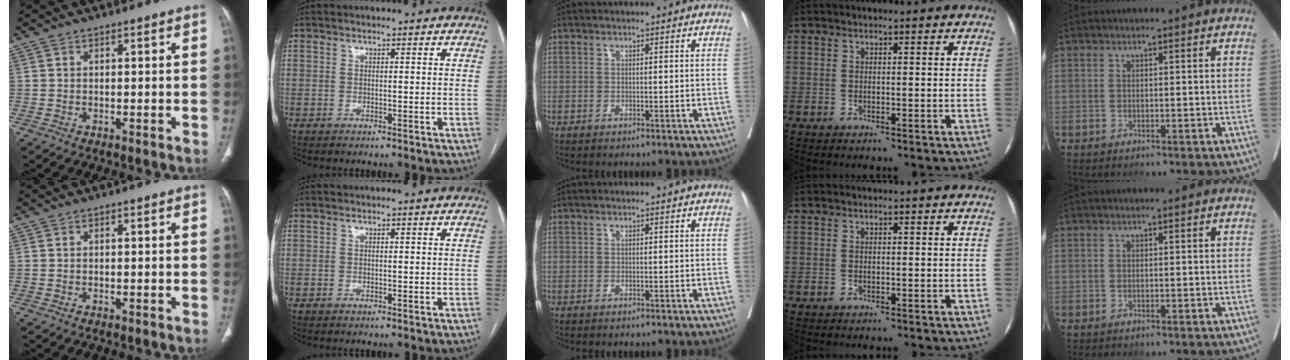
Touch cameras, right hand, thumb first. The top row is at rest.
{}